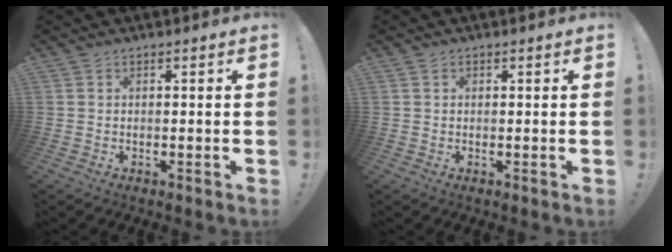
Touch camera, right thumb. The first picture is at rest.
{"total": 0.7, "force": [0.3, 0.6, 0.0], "torque": [0.006, -0.001, 0.004]}